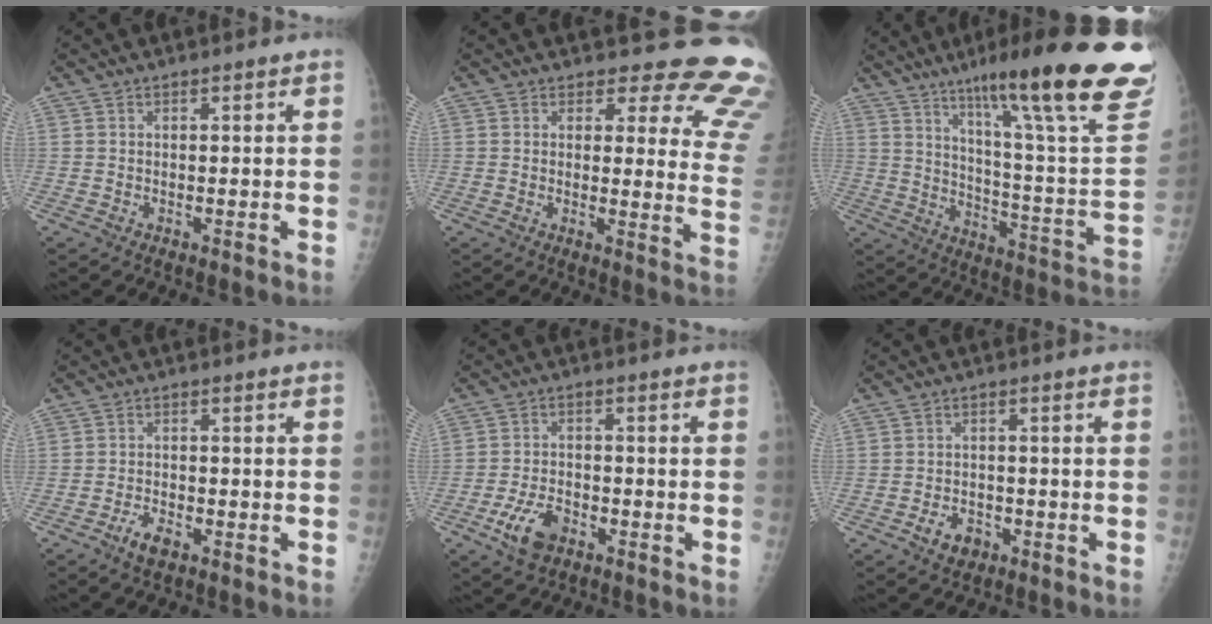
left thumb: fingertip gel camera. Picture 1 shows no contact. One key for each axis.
{"total": 15.2, "fx": 13.4, "fy": 5.7, "fz": 4.4, "tx": 0.006, "ty": -0.120, "tz": 0.114}
{"total": 30.4, "fx": 19.4, "fy": 3.6, "fz": 23.1, "tx": -0.285, "ty": -0.079, "tz": 0.279}
{"total": 3.6, "fx": -2.3, "fy": 1.7, "fz": 2.3, "tx": -0.043, "ty": 0.011, "tz": -0.040}
{"total": 6.9, "fx": -3.7, "fy": 4.0, "fz": 4.3, "tx": -0.081, "ty": 0.016, "tz": -0.065}
{"total": 4.2, "fx": -2.1, "fy": 3.0, "fz": 2.1, "tx": -0.026, "ty": 0.013, "tz": -0.030}